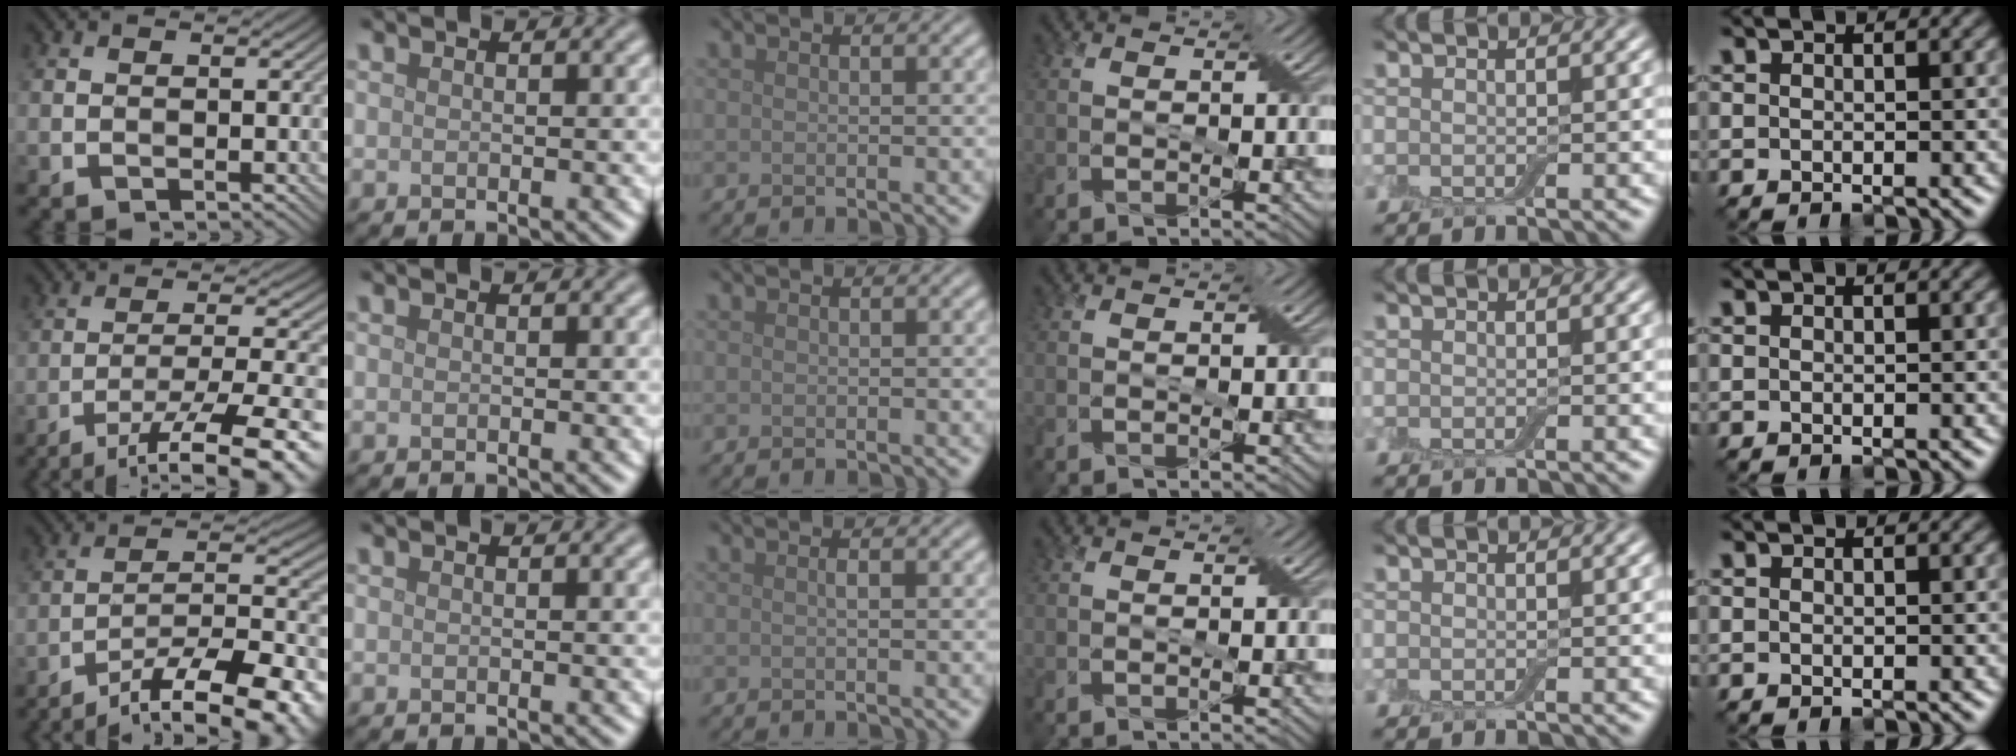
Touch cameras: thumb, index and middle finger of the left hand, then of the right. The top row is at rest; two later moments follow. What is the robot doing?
{"motion": "pour", "object": "bottle"}